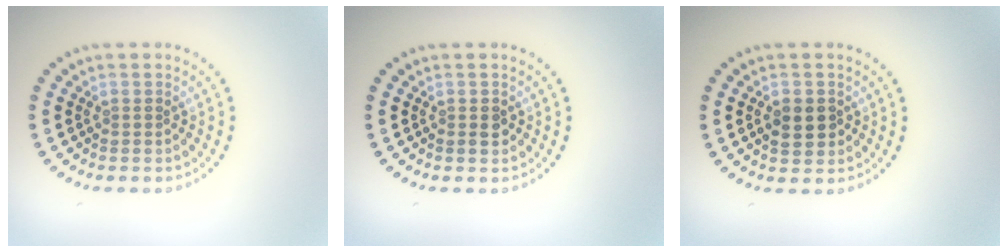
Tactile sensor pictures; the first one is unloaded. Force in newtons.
{"total": 1.2, "press": 1.2, "slide": 0.3}
{"total": 2.5, "press": 2.5, "slide": 0.2}